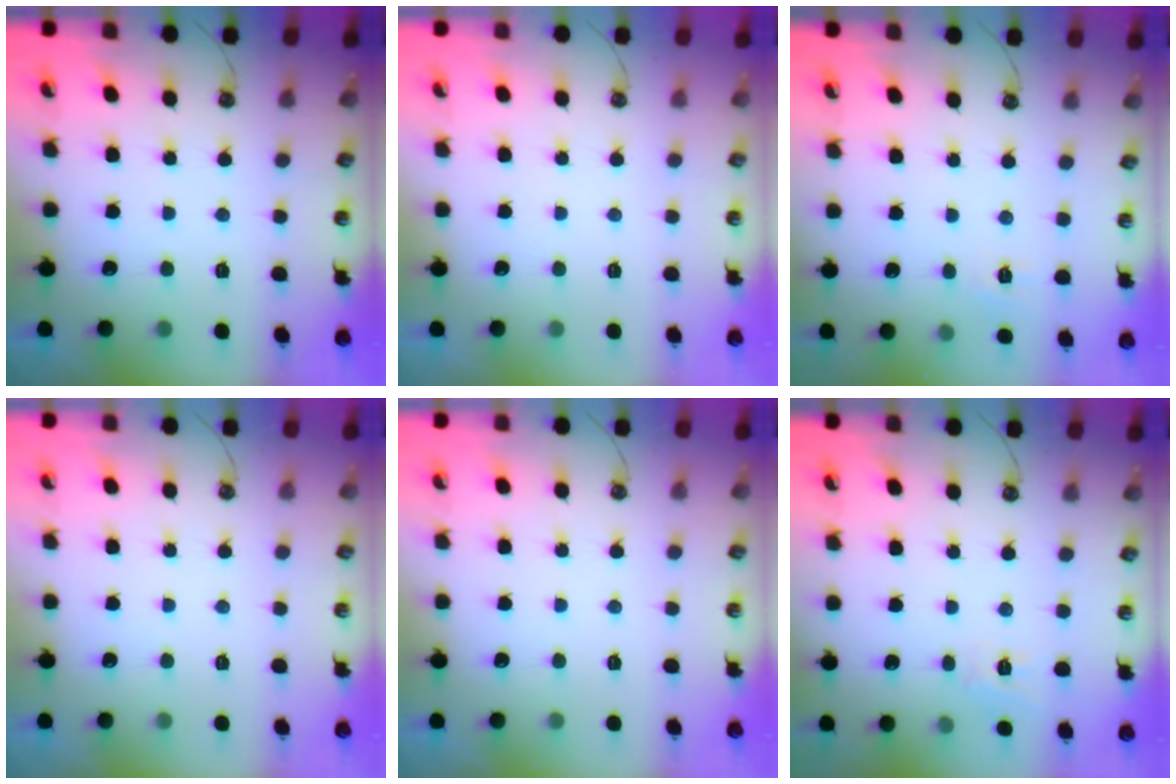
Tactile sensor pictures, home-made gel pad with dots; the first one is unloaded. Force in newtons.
{"total": 0.0}
{"total": 2.7, "press": 2.7, "slide": 0.5}
{"total": 0.0}
{"total": 0.0}
{"total": 5.3, "press": 5.3, "slide": 0.4}